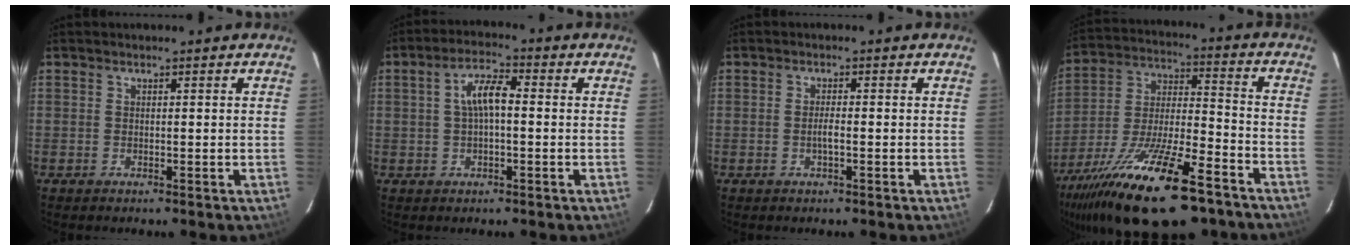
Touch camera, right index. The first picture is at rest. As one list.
[{"total": 5.5, "force": [0.1, 2.2, 5.0], "torque": [-0.098, 0.016, 0.003]}, {"total": 1.7, "force": [-0.5, 0.2, 1.6], "torque": [-0.030, 0.001, -0.010]}, {"total": 25.7, "force": [-17.2, 7.7, 17.5], "torque": [-0.329, -0.038, -0.280]}]